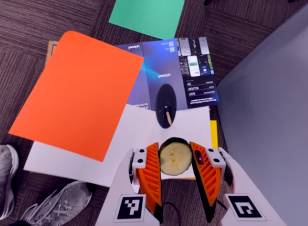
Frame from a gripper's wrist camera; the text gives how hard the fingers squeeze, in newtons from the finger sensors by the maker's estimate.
{"total": 9.1, "left": 9.7, "right": 8.5}